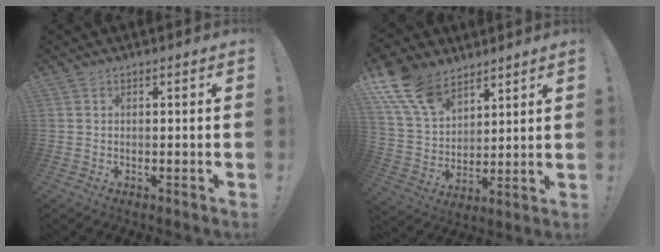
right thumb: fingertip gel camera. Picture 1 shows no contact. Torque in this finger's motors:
{"motor_torque": [0.31, 0.52, 0.84, 0.84, 0.33]}